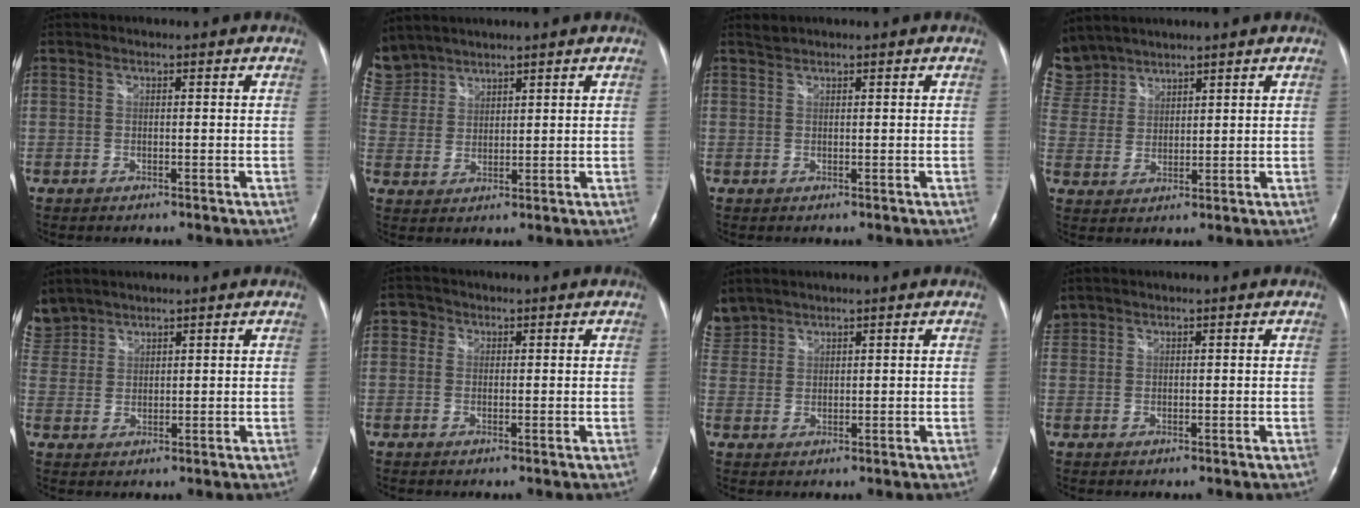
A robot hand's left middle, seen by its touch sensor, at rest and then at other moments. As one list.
[{"total": 8.1, "force": [7.0, 4.0, 0.6], "torque": [-0.033, 0.013, 0.156]}, {"total": 0.7, "force": [0.7, 0.1, -0.1], "torque": [-0.001, 0.008, 0.015]}, {"total": 9.2, "force": [8.0, 4.4, 0.7], "torque": [-0.042, 0.016, 0.177]}, {"total": 6.1, "force": [5.4, 2.9, 0.4], "torque": [-0.021, 0.015, 0.121]}, {"total": 1.7, "force": [0.6, 1.5, 0.3], "torque": [0.000, 0.005, 0.004]}, {"total": 4.6, "force": [4.2, 1.8, 0.1], "torque": [-0.012, 0.017, 0.095]}, {"total": 1.8, "force": [1.6, 0.8, 0.0], "torque": [-0.008, 0.016, 0.035]}]